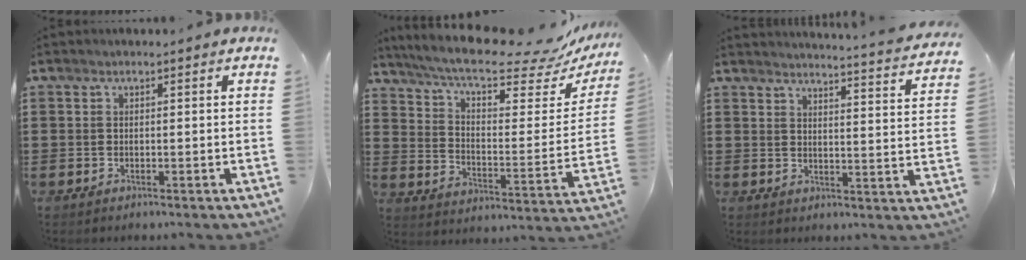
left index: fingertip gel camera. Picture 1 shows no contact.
{"total": 10.9, "force": [9.2, 1.2, 5.7], "torque": [-0.131, -0.060, 0.154]}
{"total": 3.4, "force": [3.3, -0.8, 0.6], "torque": [-0.021, -0.034, 0.050]}